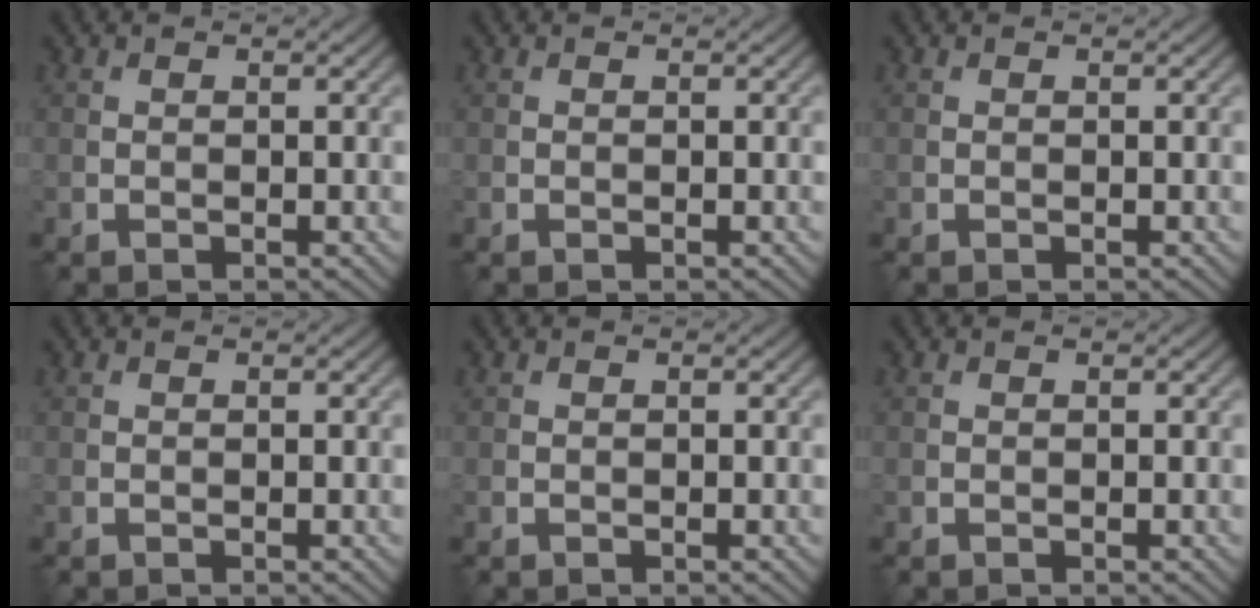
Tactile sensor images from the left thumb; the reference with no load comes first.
{"total": 0.0}
{"total": 0.0}
{"total": 0.0}
{"total": 0.0}
{"total": 0.0}